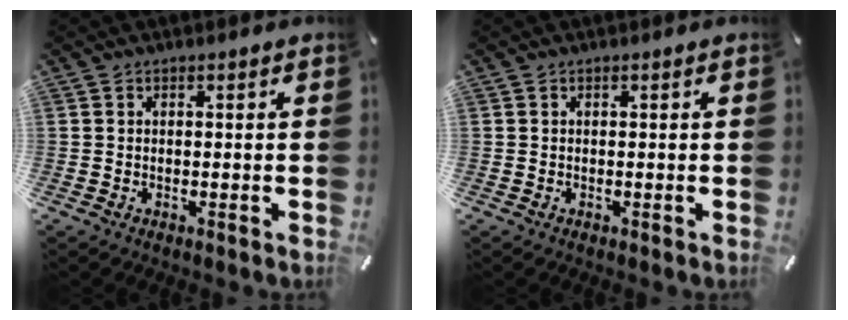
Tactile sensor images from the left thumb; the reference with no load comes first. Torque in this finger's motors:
{"motor_torque": [-0.02, 0.02, 0.01, -0.01, 0.00]}